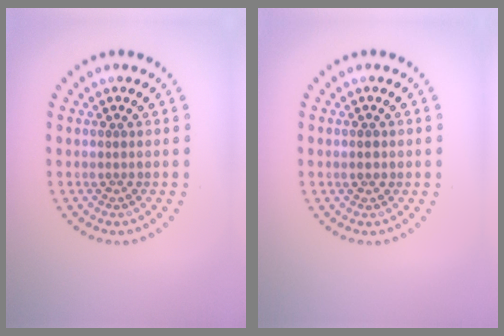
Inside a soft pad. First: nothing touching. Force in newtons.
{"total": 1.1, "press": 1.1, "slide": 0.0}